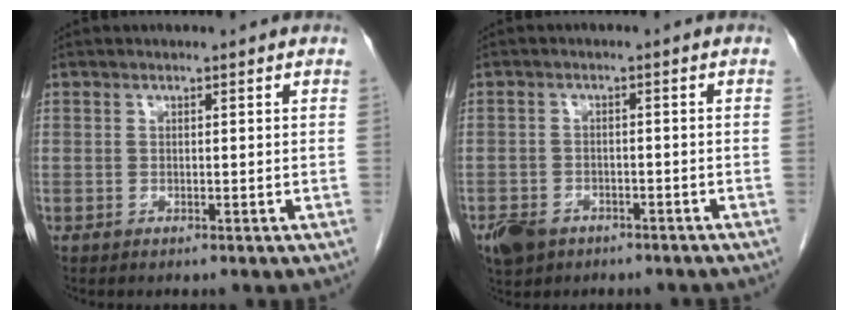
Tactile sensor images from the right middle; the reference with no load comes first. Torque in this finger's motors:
{"motor_torque": [0.33, -0.27, 0.02, 0.02]}